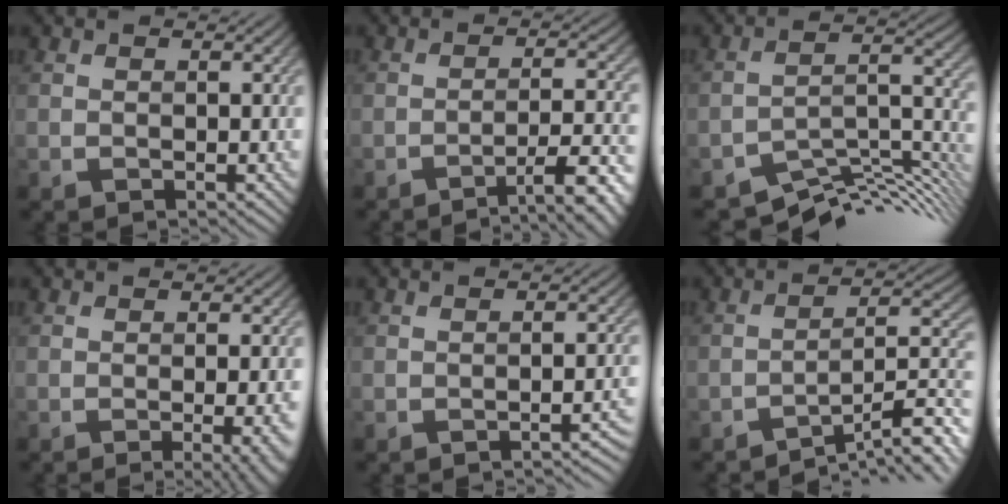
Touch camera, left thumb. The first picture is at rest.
{"total": 7.8, "force": [-5.0, 1.4, 5.9], "torque": [-0.098, 0.008, -0.072]}
{"total": 9.8, "force": [-8.1, 2.5, 4.9], "torque": [-0.074, -0.007, -0.134]}
{"total": 6.7, "force": [-2.0, 2.1, 6.0], "torque": [-0.055, -0.002, -0.015]}
{"total": 2.7, "force": [-1.7, 0.4, 2.1], "torque": [-0.021, 0.010, -0.030]}
{"total": 10.3, "force": [-7.5, 1.8, 6.8], "torque": [-0.093, 0.012, -0.113]}